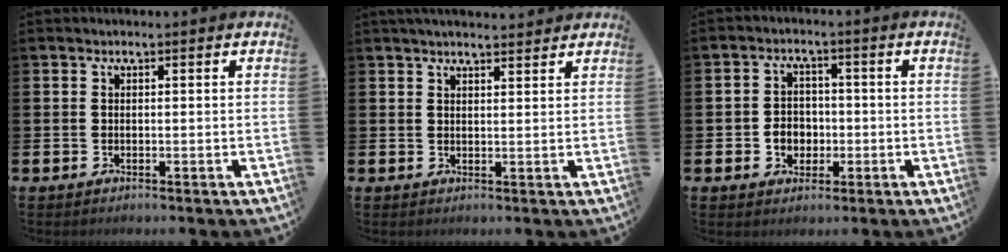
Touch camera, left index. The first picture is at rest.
{"total": 2.6, "force": [2.6, 0.2, 0.5], "torque": [-0.012, -0.008, 0.046]}
{"total": 3.6, "force": [-0.8, 3.2, 1.6], "torque": [-0.022, 0.001, -0.024]}